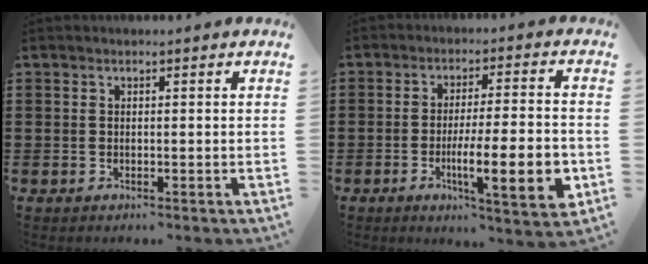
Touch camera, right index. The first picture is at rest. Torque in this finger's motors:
{"motor_torque": [1.41, -0.72, 0.76, 0.15]}